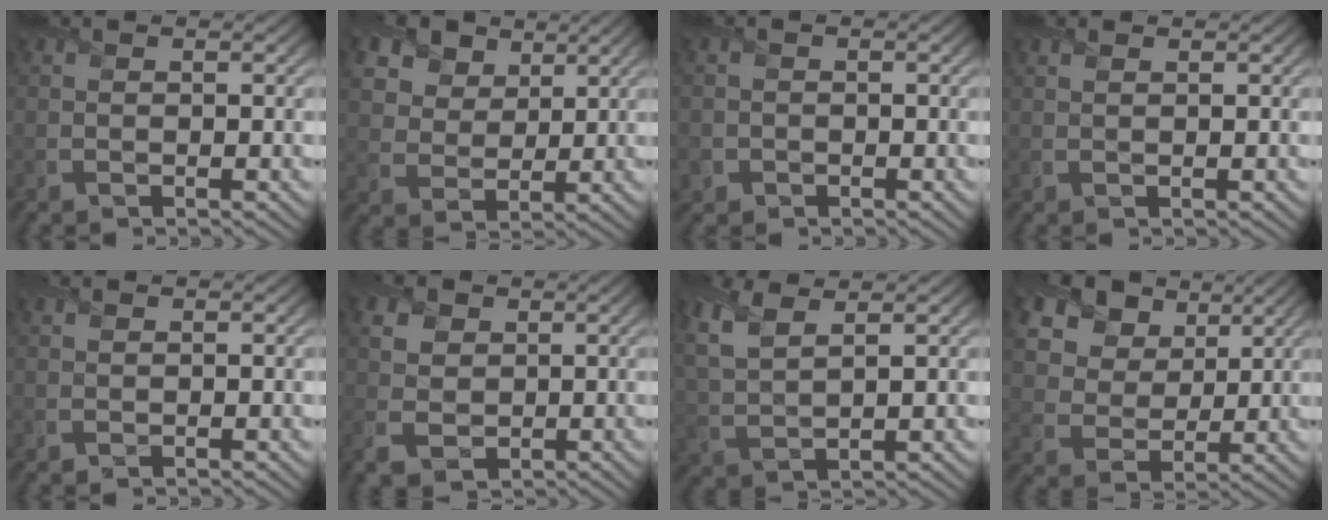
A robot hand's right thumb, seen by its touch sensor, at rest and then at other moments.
{"total": 10.8, "force": [6.8, 7.0, 4.6], "torque": [-0.167, 0.000, 0.135]}
{"total": 1.7, "force": [-0.8, 1.6, 0.2], "torque": [0.004, -0.003, -0.017]}
{"total": 0.7, "force": [0.6, 0.1, 0.4], "torque": [-0.013, 0.004, 0.011]}
{"total": 0.6, "force": [0.2, 0.4, 0.4], "torque": [-0.010, 0.001, 0.003]}
{"total": 5.1, "force": [0.5, 4.0, 3.1], "torque": [-0.091, -0.004, 0.005]}
{"total": 6.8, "force": [3.9, 2.6, 4.9], "torque": [-0.140, 0.013, 0.082]}
{"total": 16.8, "force": [9.9, 11.3, 7.6], "torque": [-0.232, 0.026, 0.210]}